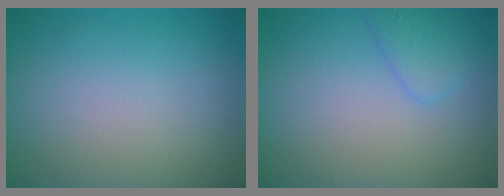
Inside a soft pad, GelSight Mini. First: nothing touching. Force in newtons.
{"total": 1.9, "press": 1.9, "slide": 0.1}